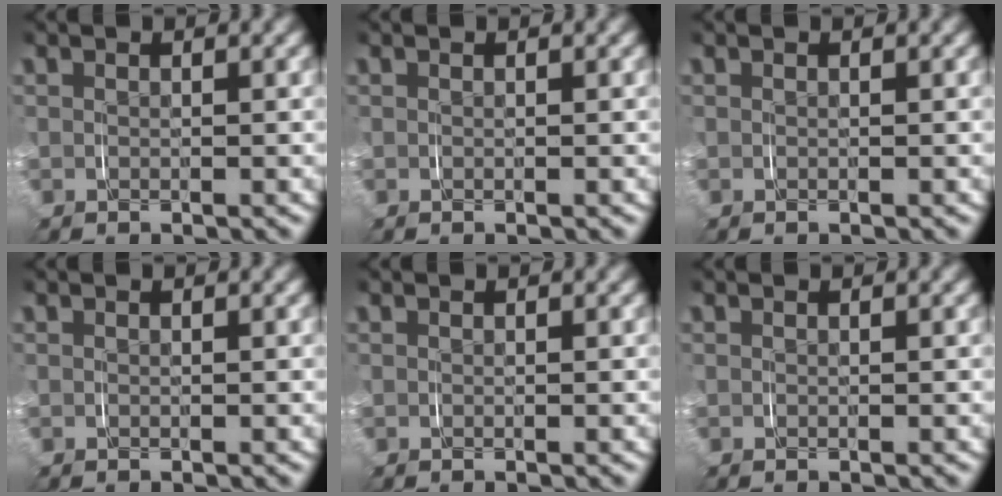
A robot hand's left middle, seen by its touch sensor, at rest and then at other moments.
{"total": 0.0}
{"total": 0.0}
{"total": 0.0}
{"total": 0.0}
{"total": 0.0}